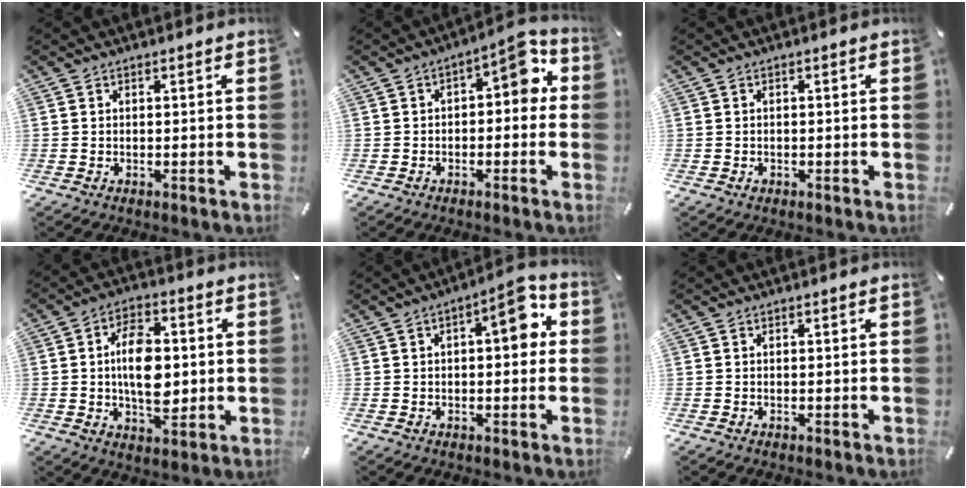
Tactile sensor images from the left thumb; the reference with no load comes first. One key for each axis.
{"total": 6.6, "fx": 1.3, "fy": 3.3, "fz": 5.6, "tx": -0.071, "ty": -0.012, "tz": 0.011}
{"total": 0.8, "fx": -0.2, "fy": 0.7, "fz": 0.4, "tx": -0.008, "ty": 0.003, "tz": -0.006}
{"total": 11.5, "fx": 0.2, "fy": 6.9, "fz": 9.1, "tx": -0.162, "ty": 0.005, "tz": 0.002}
{"total": 8.8, "fx": 1.9, "fy": 3.5, "fz": 7.9, "tx": -0.094, "ty": -0.009, "tz": 0.019}
{"total": 0.0}